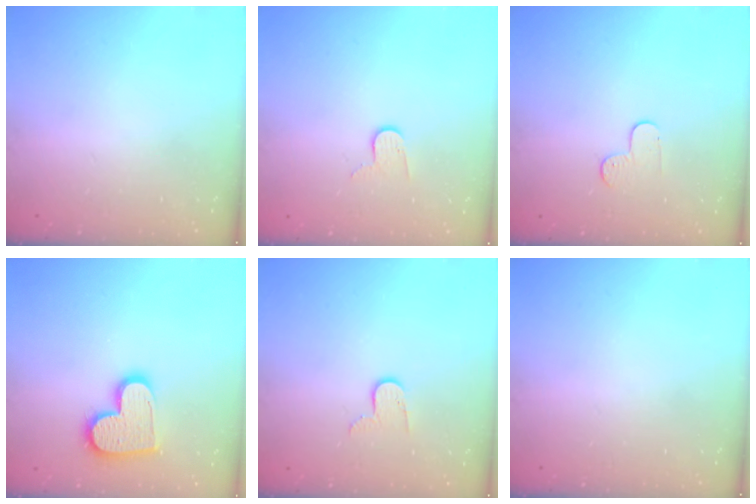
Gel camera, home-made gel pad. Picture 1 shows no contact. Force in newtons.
{"total": 6.0, "press": 6.0, "slide": 0.2}
{"total": 5.9, "press": 5.9, "slide": 0.5}
{"total": 14.0, "press": 13.9, "slide": 0.8}
{"total": 6.3, "press": 6.3, "slide": 0.5}
{"total": 0.0}